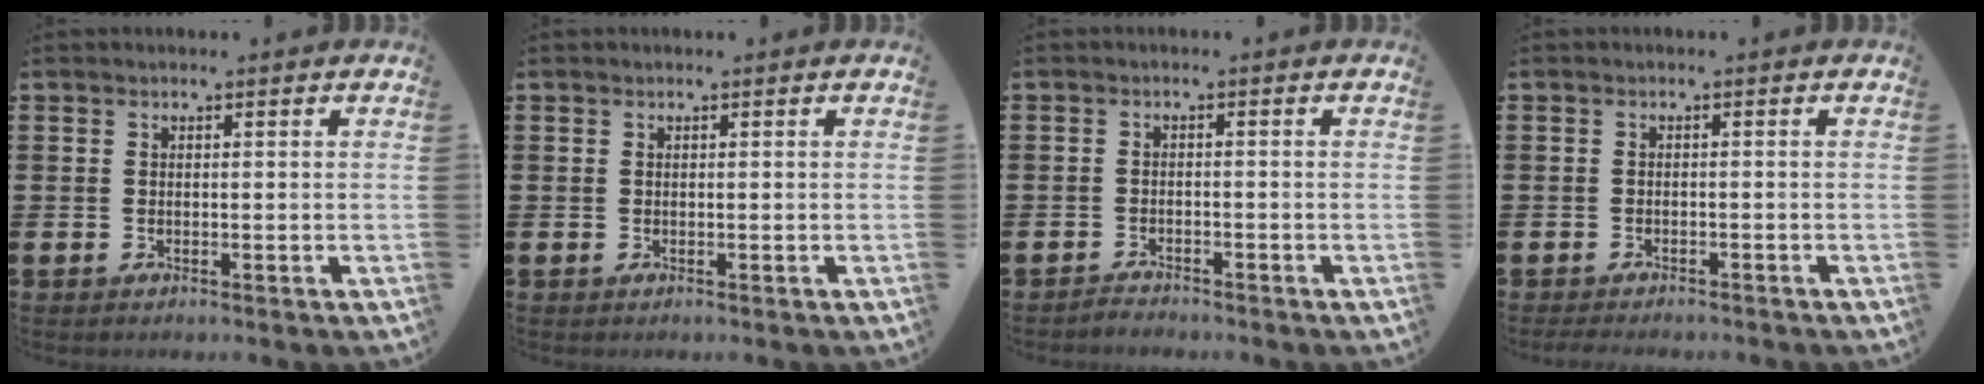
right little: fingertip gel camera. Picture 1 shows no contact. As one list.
[{"total": 0.0}, {"total": 1.3, "force": [-1.3, 0.0, -0.1], "torque": [-0.002, 0.004, -0.029]}, {"total": 1.0, "force": [-1.0, 0.1, 0.2], "torque": [-0.006, 0.000, -0.021]}]